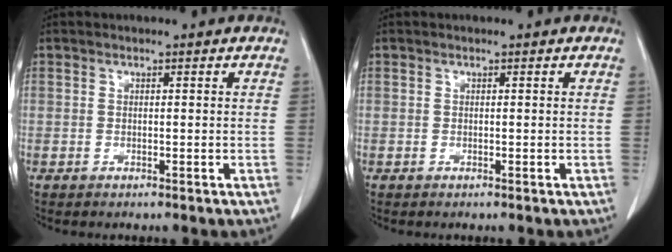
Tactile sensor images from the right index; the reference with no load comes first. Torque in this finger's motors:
{"motor_torque": [0.00, 0.00, 0.00, 0.00]}